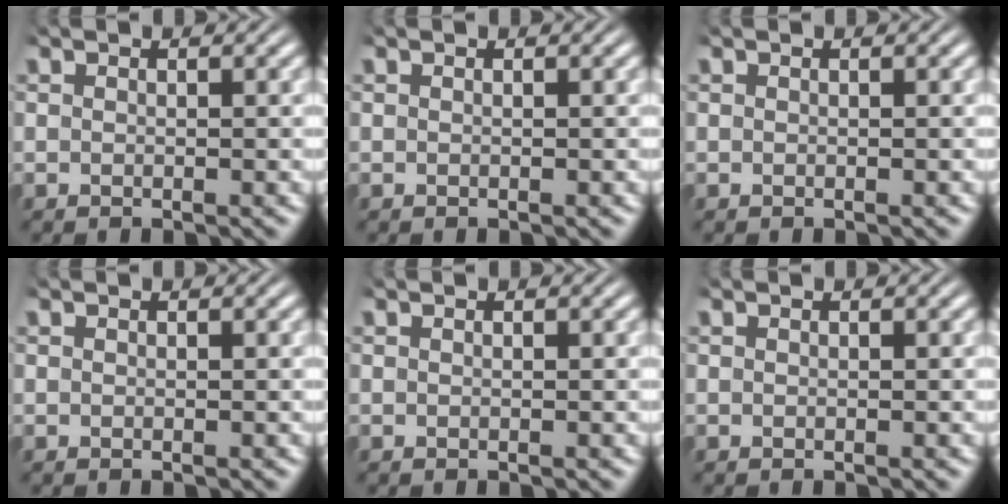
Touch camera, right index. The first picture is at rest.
{"total": 0.0}
{"total": 0.0}
{"total": 0.0}
{"total": 0.0}
{"total": 0.0}